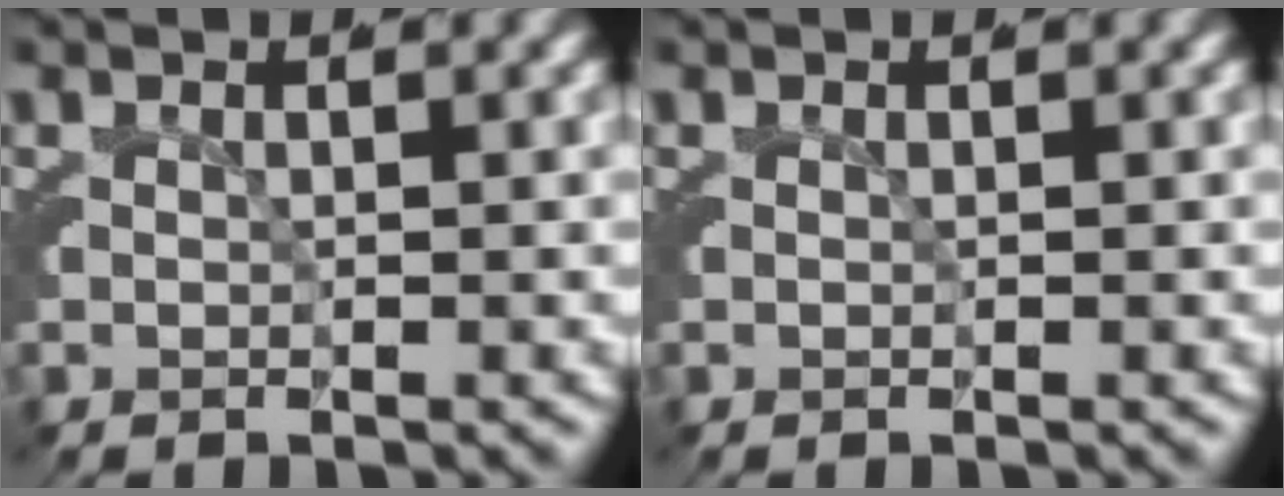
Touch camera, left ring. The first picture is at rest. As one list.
[{"total": 0.0}]